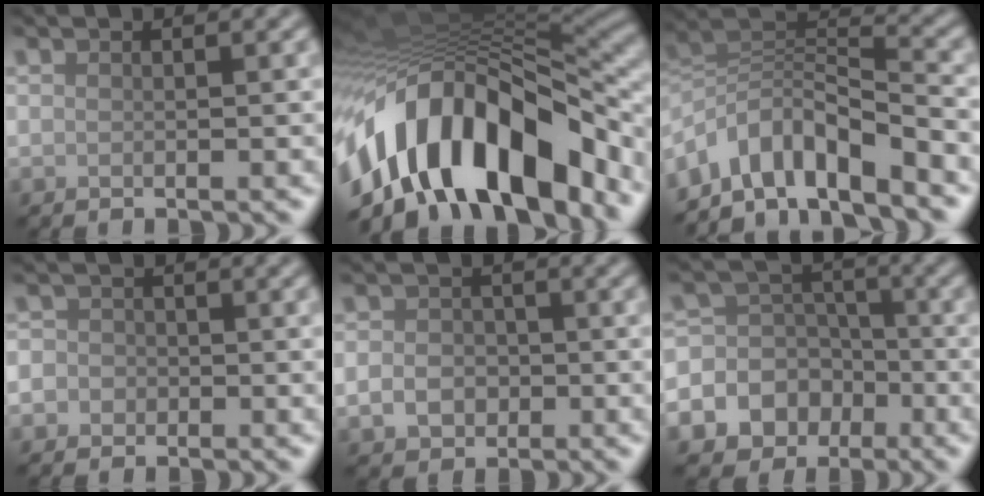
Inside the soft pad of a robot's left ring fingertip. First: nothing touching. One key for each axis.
{"total": 15.2, "fx": -7.8, "fy": 7.4, "fz": 10.8, "tx": -0.184, "ty": 0.007, "tz": -0.134}
{"total": 7.5, "fx": -5.2, "fy": 2.6, "fz": 4.7, "tx": -0.069, "ty": 0.004, "tz": -0.105}
{"total": 3.1, "fx": -0.6, "fy": 2.9, "fz": 0.8, "tx": 0.013, "ty": 0.011, "tz": -0.039}
{"total": 2.7, "fx": -0.7, "fy": 2.3, "fz": 1.3, "tx": -0.021, "ty": -0.003, "tz": -0.016}
{"total": 12.1, "fx": -5.0, "fy": 10.7, "fz": 3.0, "tx": -0.070, "ty": -0.018, "tz": -0.095}